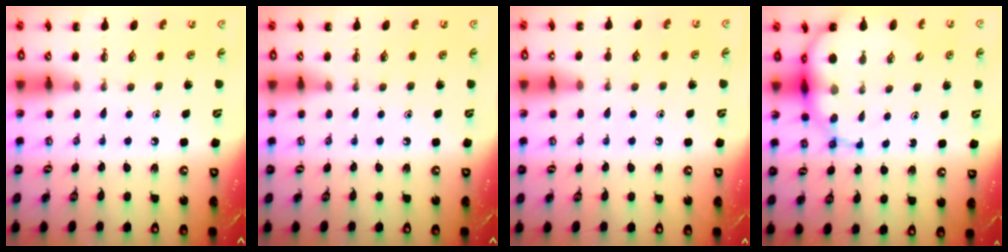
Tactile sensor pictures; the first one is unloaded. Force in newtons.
{"total": 0.0}
{"total": 3.3, "press": 3.1, "slide": 1.2}
{"total": 11.8, "press": 11.2, "slide": 3.5}